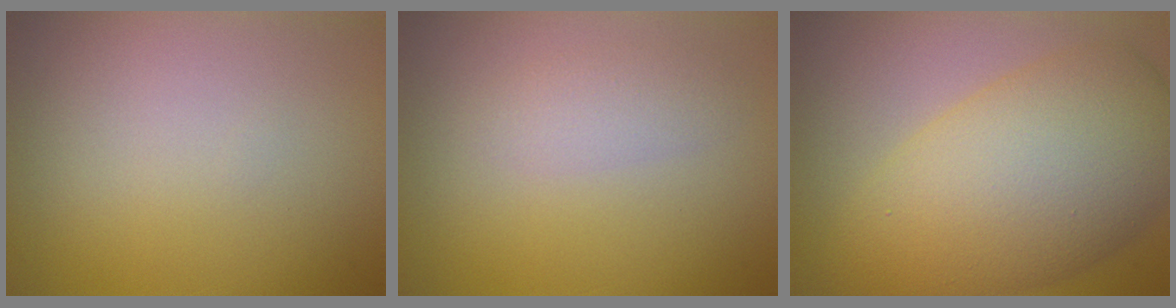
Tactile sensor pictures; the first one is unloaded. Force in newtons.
{"total": 2.0, "press": 2.0, "slide": 0.0}
{"total": 11.1, "press": 11.1, "slide": 0.1}